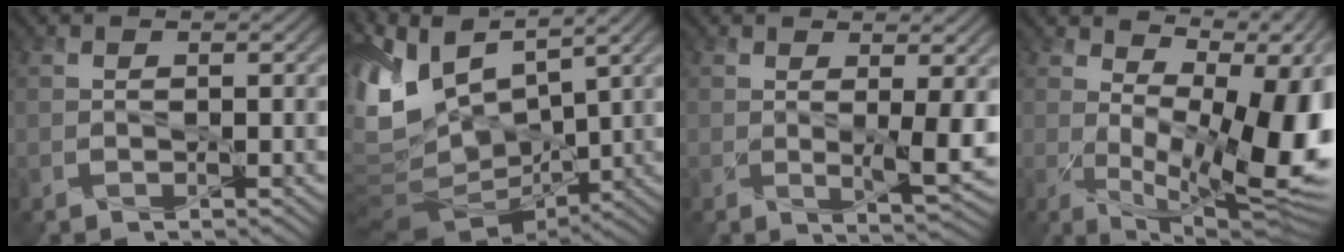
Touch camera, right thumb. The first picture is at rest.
{"total": 11.8, "force": [4.0, 5.6, 9.6], "torque": [-0.237, 0.006, 0.087]}
{"total": 3.8, "force": [0.7, 0.5, 3.7], "torque": [-0.069, -0.011, 0.015]}
{"total": 15.3, "force": [1.6, 6.9, 13.6], "torque": [-0.201, -0.013, 0.054]}